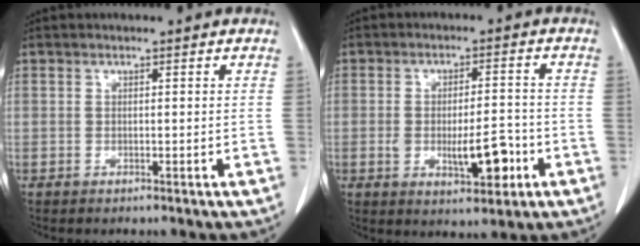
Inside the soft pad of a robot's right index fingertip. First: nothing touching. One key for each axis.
{"total": 7.9, "fx": -2.2, "fy": 2.8, "fz": 7.1, "tx": -0.109, "ty": 0.001, "tz": -0.026}